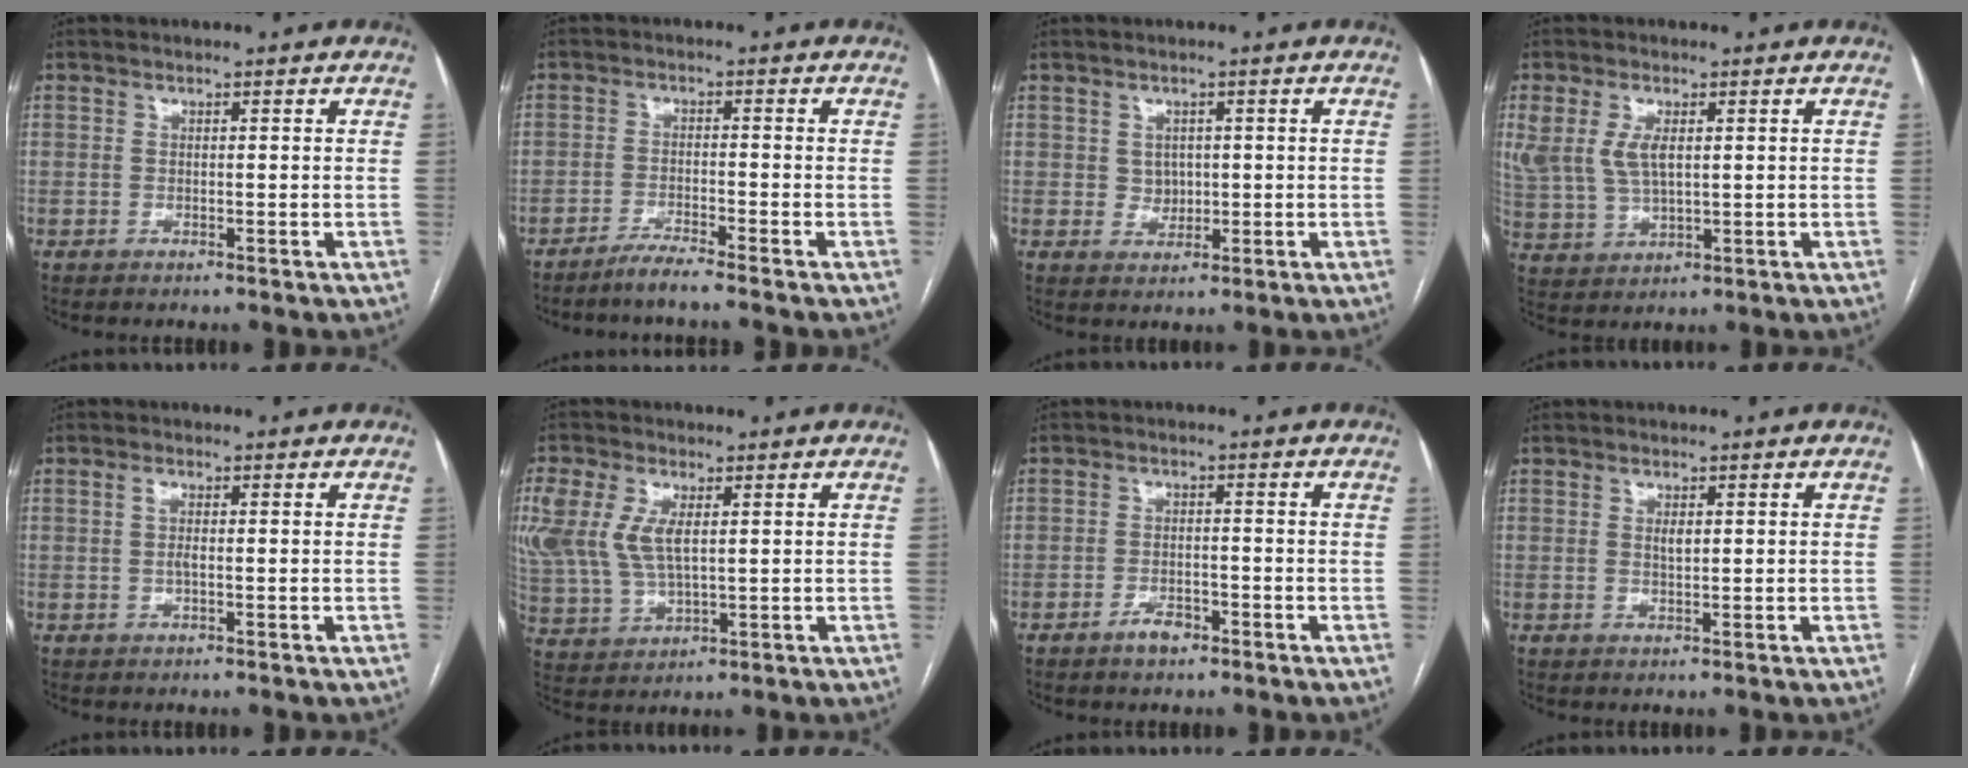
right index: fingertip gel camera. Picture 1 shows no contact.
{"total": 3.7, "force": [-3.2, -1.0, 1.5], "torque": [-0.031, -0.010, -0.065]}
{"total": 2.5, "force": [0.5, 2.2, 1.0], "torque": [-0.015, 0.002, 0.013]}
{"total": 8.5, "force": [2.3, 4.7, 6.7], "torque": [-0.162, 0.009, 0.054]}
{"total": 2.7, "force": [0.0, 0.8, 2.6], "torque": [-0.056, 0.003, 0.001]}
{"total": 13.9, "force": [3.3, 7.7, 11.1], "torque": [-0.284, 0.005, 0.070]}
{"total": 2.8, "force": [-1.8, 1.3, 1.7], "torque": [-0.034, 0.004, -0.029]}
{"total": 1.4, "force": [0.4, 0.5, 1.2], "torque": [-0.022, -0.001, 0.008]}